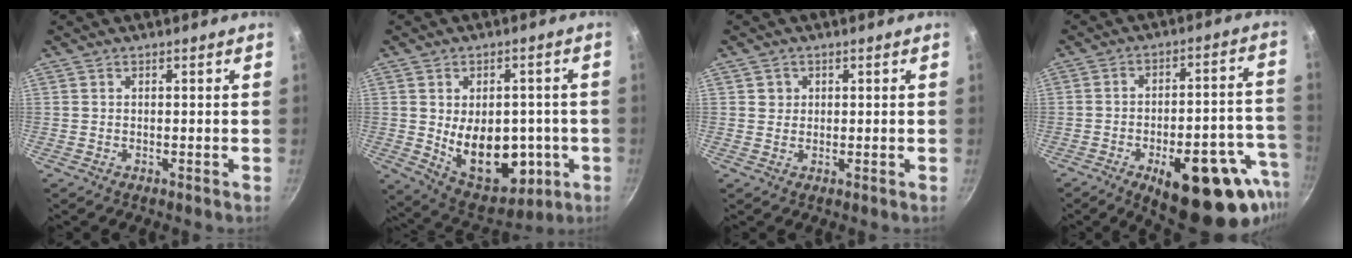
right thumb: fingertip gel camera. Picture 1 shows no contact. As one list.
[{"total": 16.3, "force": [-2.1, 10.8, 12.0], "torque": [-0.129, -0.011, -0.004]}, {"total": 1.8, "force": [0.5, 1.7, 0.3], "torque": [0.006, 0.004, 0.006]}, {"total": 25.4, "force": [-11.5, 10.5, 20.1], "torque": [-0.222, 0.045, -0.146]}]